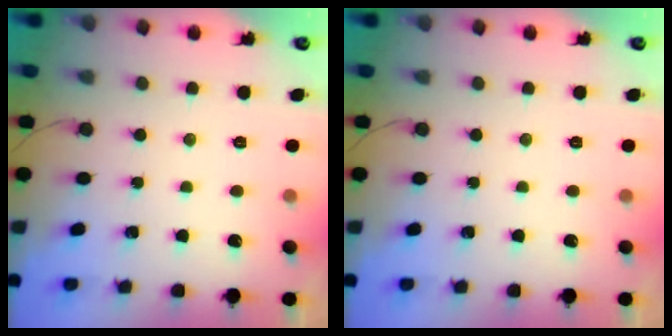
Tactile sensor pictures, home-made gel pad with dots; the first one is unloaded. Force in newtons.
{"total": 0.0}